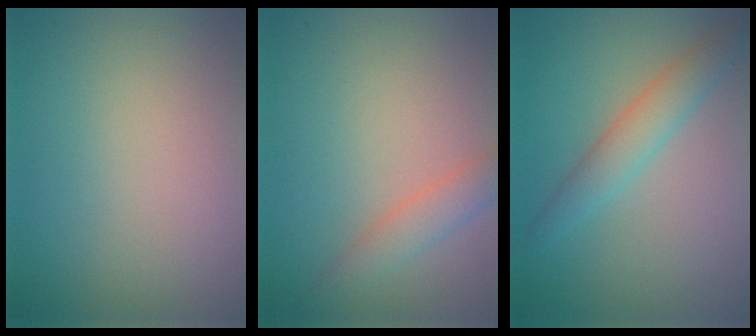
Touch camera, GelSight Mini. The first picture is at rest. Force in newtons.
{"total": 2.2, "press": 2.2, "slide": 0.2}
{"total": 2.8, "press": 2.8, "slide": 0.0}